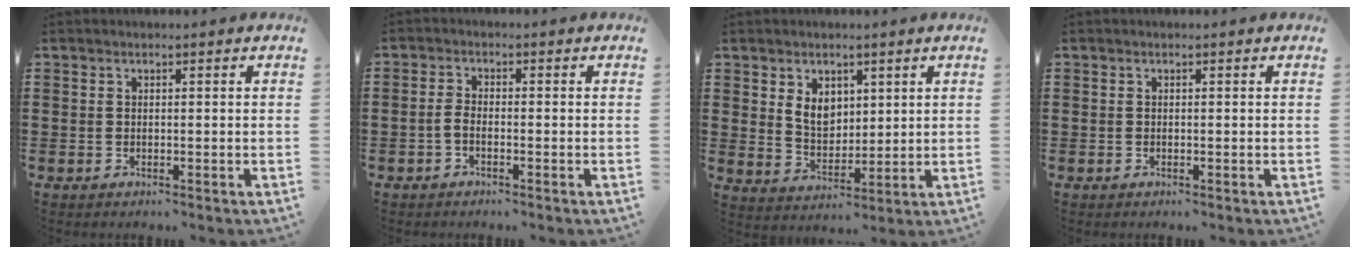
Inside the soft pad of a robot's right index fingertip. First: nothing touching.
{"total": 2.0, "force": [-1.0, 0.6, 1.6], "torque": [-0.044, -0.004, -0.024]}
{"total": 5.2, "force": [2.1, 3.9, 2.7], "torque": [-0.060, 0.009, 0.036]}
{"total": 0.0}